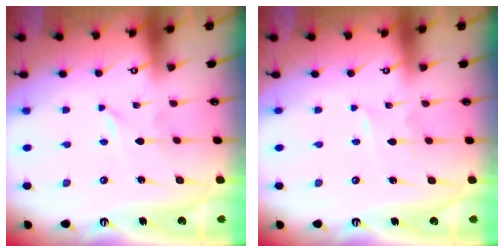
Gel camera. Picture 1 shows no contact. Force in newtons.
{"total": 0.9, "press": 0.9, "slide": 0.1}